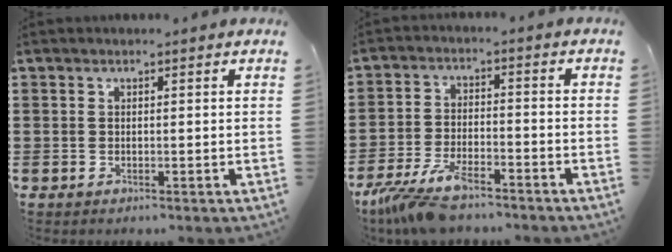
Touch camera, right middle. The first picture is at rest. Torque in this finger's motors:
{"motor_torque": [2.00, 0.14, 0.86, 0.21]}